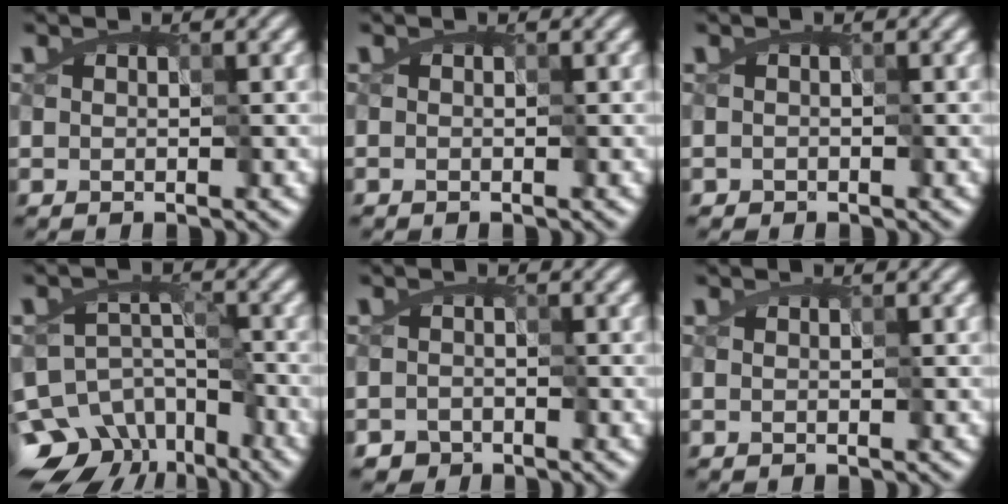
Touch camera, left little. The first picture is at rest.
{"total": 0.0}
{"total": 0.7, "force": [-0.5, 0.5, 0.1], "torque": [0.005, 0.003, -0.011]}
{"total": 14.4, "force": [-10.3, 9.0, 4.3], "torque": [-0.057, -0.025, -0.145]}
{"total": 2.0, "force": [-1.6, 1.2, 0.1], "torque": [0.018, -0.001, -0.022]}
{"total": 0.0}